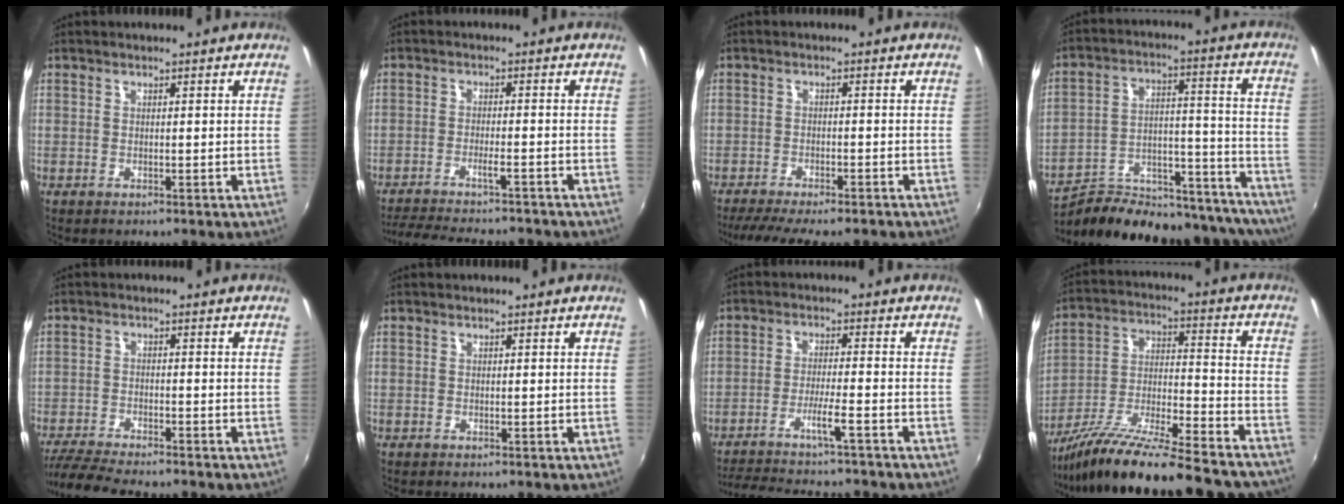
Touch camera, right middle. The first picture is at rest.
{"total": 14.4, "force": [-12.9, 2.0, 6.1], "torque": [-0.129, -0.011, -0.190]}
{"total": 11.4, "force": [-9.7, 1.8, 5.6], "torque": [-0.121, -0.028, -0.148]}
{"total": 28.4, "force": [-24.7, 9.2, 10.4], "torque": [-0.163, 0.036, -0.327]}
{"total": 9.5, "force": [-8.6, 1.0, 3.9], "torque": [-0.104, -0.024, -0.151]}
{"total": 0.0}
{"total": 12.9, "force": [-11.5, -0.1, 5.8], "torque": [-0.120, -0.005, -0.184]}
{"total": 26.6, "force": [-22.5, 4.1, 13.6], "torque": [-0.235, -0.044, -0.334]}